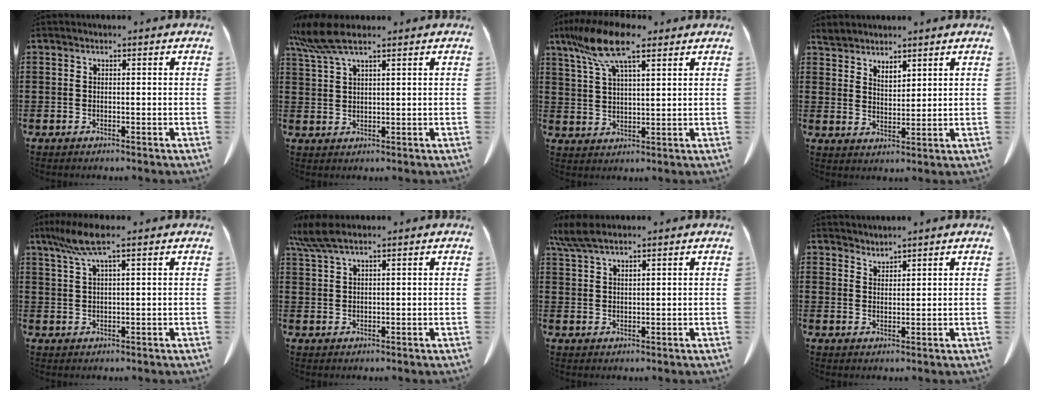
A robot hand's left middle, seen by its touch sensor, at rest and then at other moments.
{"total": 6.5, "force": [4.6, 1.1, 4.5], "torque": [-0.112, -0.008, 0.080]}
{"total": 10.8, "force": [7.0, 2.9, 7.7], "torque": [-0.170, -0.008, 0.126]}
{"total": 3.3, "force": [3.2, 0.8, 0.2], "torque": [-0.014, -0.006, 0.061]}
{"total": 5.8, "force": [3.3, 0.7, 4.7], "torque": [-0.106, 0.000, 0.057]}
{"total": 4.6, "force": [3.3, 0.7, 3.2], "torque": [-0.078, -0.002, 0.058]}
{"total": 4.0, "force": [3.1, 0.6, 2.5], "torque": [-0.056, -0.001, 0.057]}
{"total": 2.0, "force": [2.0, -0.1, -0.4], "torque": [0.002, -0.003, 0.039]}